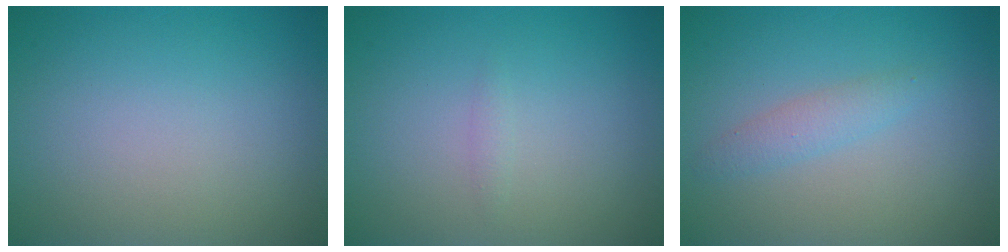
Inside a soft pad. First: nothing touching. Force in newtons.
{"total": 0.6, "press": 0.6, "slide": 0.0}
{"total": 1.6, "press": 1.6, "slide": 0.1}